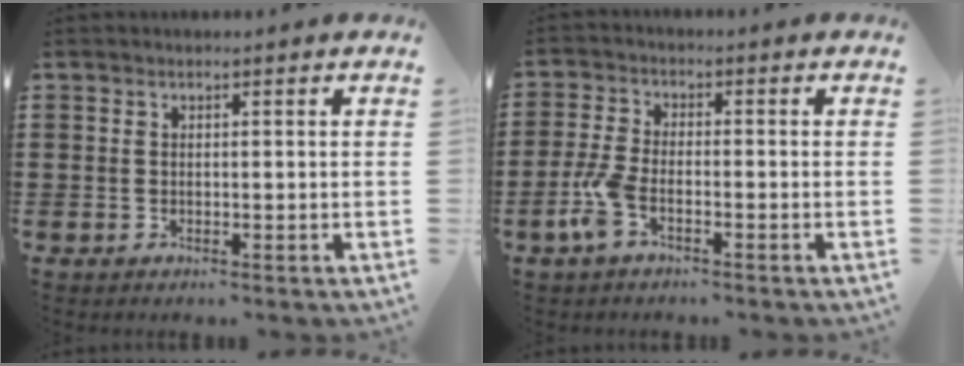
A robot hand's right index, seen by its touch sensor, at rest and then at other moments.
{"total": 5.1, "force": [-2.4, 1.8, 4.1], "torque": [-0.110, -0.010, -0.051]}